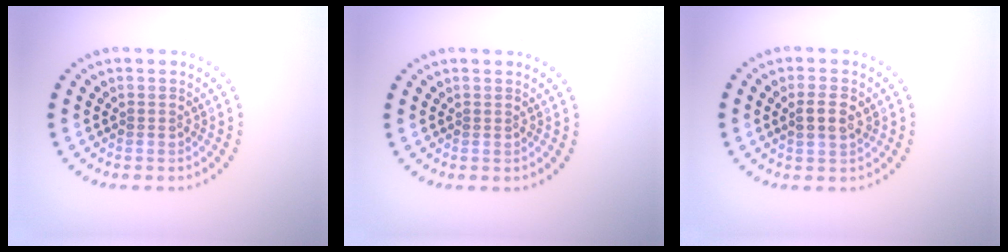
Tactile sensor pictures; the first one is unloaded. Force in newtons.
{"total": 0.0}
{"total": 2.4, "press": 2.4, "slide": 0.4}